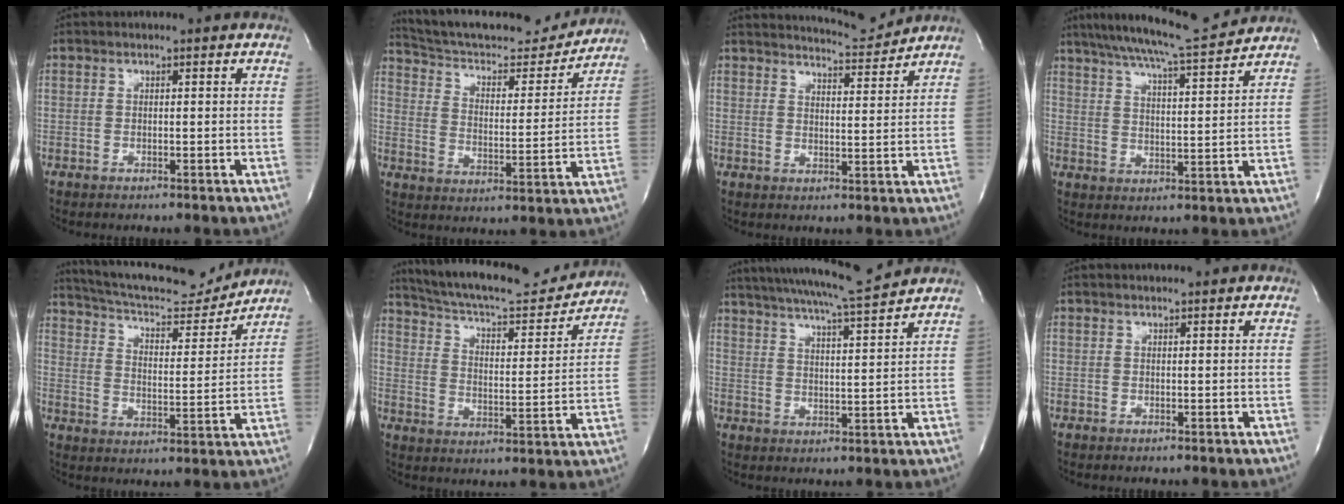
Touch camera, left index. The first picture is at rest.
{"total": 20.0, "force": [18.9, 3.3, 5.5], "torque": [-0.084, -0.017, 0.276]}
{"total": 7.3, "force": [7.2, -0.5, 0.8], "torque": [-0.021, -0.014, 0.106]}
{"total": 13.3, "force": [12.2, -0.3, 5.2], "torque": [-0.095, -0.008, 0.184]}
{"total": 16.8, "force": [16.0, 1.6, 4.8], "torque": [-0.083, -0.014, 0.244]}
{"total": 20.3, "force": [18.7, 3.7, 7.1], "torque": [-0.116, -0.006, 0.270]}
{"total": 14.1, "force": [12.9, -1.2, 5.5], "torque": [-0.104, -0.021, 0.193]}
{"total": 2.3, "force": [2.2, 0.1, 0.6], "torque": [-0.009, 0.015, 0.029]}